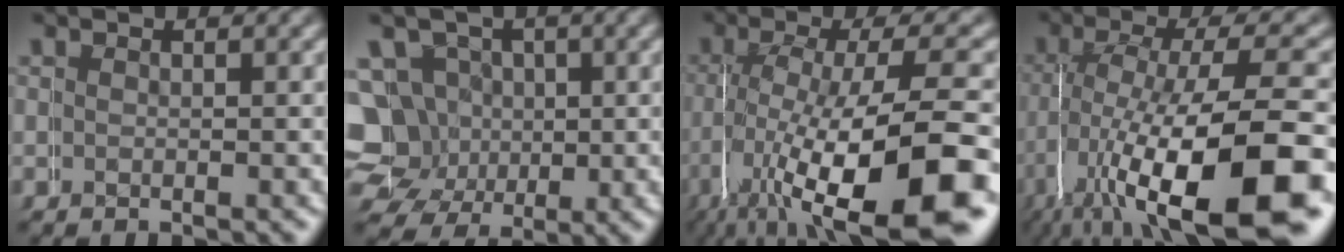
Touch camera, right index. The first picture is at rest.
{"total": 10.2, "force": [-0.5, 9.7, 3.3], "torque": [-0.092, -0.054, 0.000]}
{"total": 11.6, "force": [-3.3, 4.6, 10.1], "torque": [-0.183, -0.041, -0.019]}
{"total": 12.8, "force": [-4.1, 5.3, 10.9], "torque": [-0.194, -0.042, -0.032]}